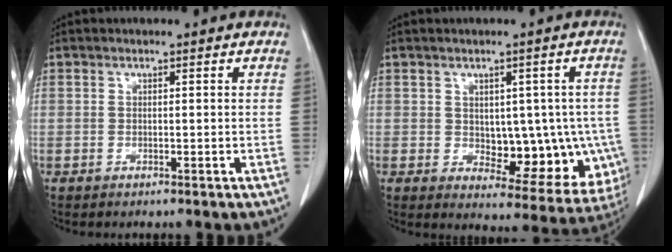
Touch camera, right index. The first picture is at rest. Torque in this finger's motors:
{"motor_torque": [0.41, 0.14, 0.18, 0.03]}